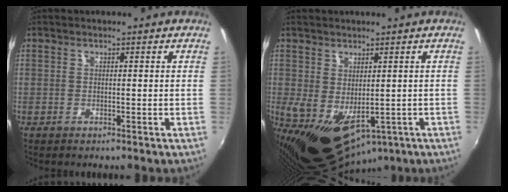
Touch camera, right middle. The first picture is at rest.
{"total": 9.3, "force": [-1.5, 5.6, 7.3], "torque": [-0.127, -0.038, -0.009]}